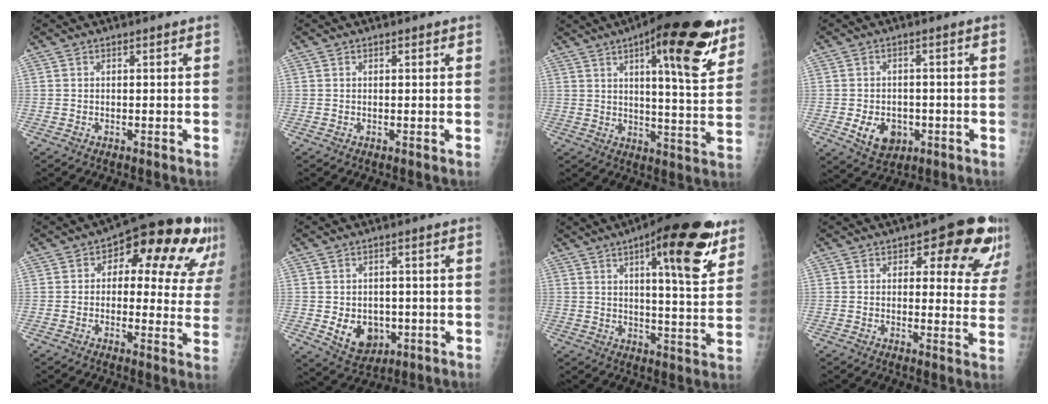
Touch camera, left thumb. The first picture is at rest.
{"total": 0.6, "force": [0.2, 0.3, 0.4], "torque": [-0.003, 0.001, 0.001]}
{"total": 21.4, "force": [11.8, 5.6, 17.0], "torque": [-0.213, -0.044, 0.164]}
{"total": 7.1, "force": [-2.2, 5.3, 4.1], "torque": [-0.048, 0.008, -0.026]}
{"total": 18.3, "force": [7.8, 9.1, 13.8], "torque": [-0.124, 0.005, 0.089]}
{"total": 8.1, "force": [-1.7, 6.3, 4.8], "torque": [-0.047, 0.001, -0.013]}
{"total": 19.0, "force": [9.8, 5.2, 15.5], "torque": [-0.187, -0.037, 0.132]}
{"total": 13.6, "force": [6.8, 6.3, 9.9], "torque": [-0.064, -0.026, 0.072]}